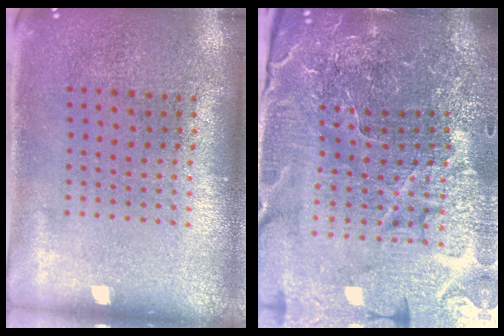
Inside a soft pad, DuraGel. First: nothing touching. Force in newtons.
{"total": 6.6, "press": 5.8, "slide": 3.0}